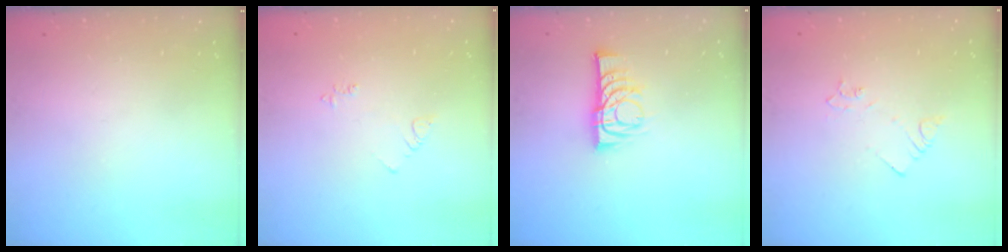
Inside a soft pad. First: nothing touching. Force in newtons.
{"total": 3.9, "press": 3.8, "slide": 0.7}
{"total": 10.2, "press": 10.1, "slide": 0.8}
{"total": 2.5, "press": 2.5, "slide": 0.3}